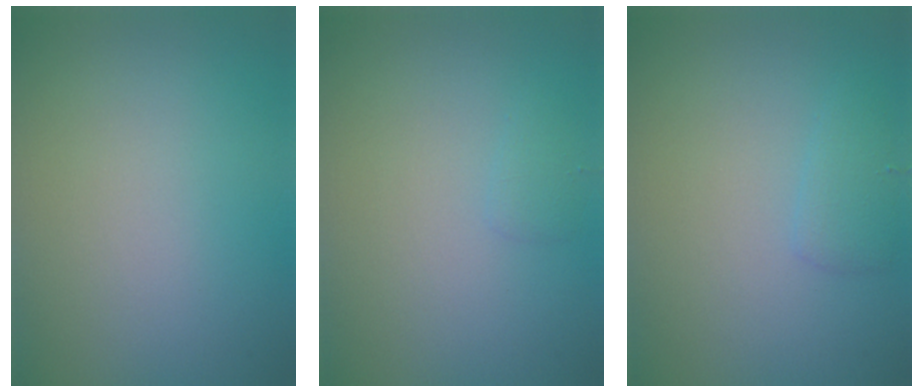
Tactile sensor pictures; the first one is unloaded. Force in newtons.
{"total": 0.8, "press": 0.8, "slide": 0.0}
{"total": 1.4, "press": 1.4, "slide": 0.1}